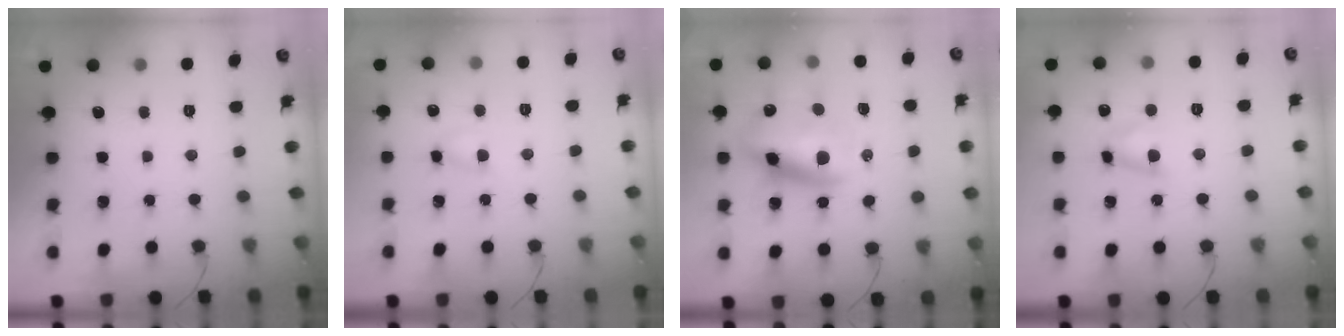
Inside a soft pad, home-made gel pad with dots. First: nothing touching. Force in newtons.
{"total": 3.6, "press": 3.5, "slide": 0.9}
{"total": 13.0, "press": 12.7, "slide": 3.0}
{"total": 4.6, "press": 4.5, "slide": 0.6}